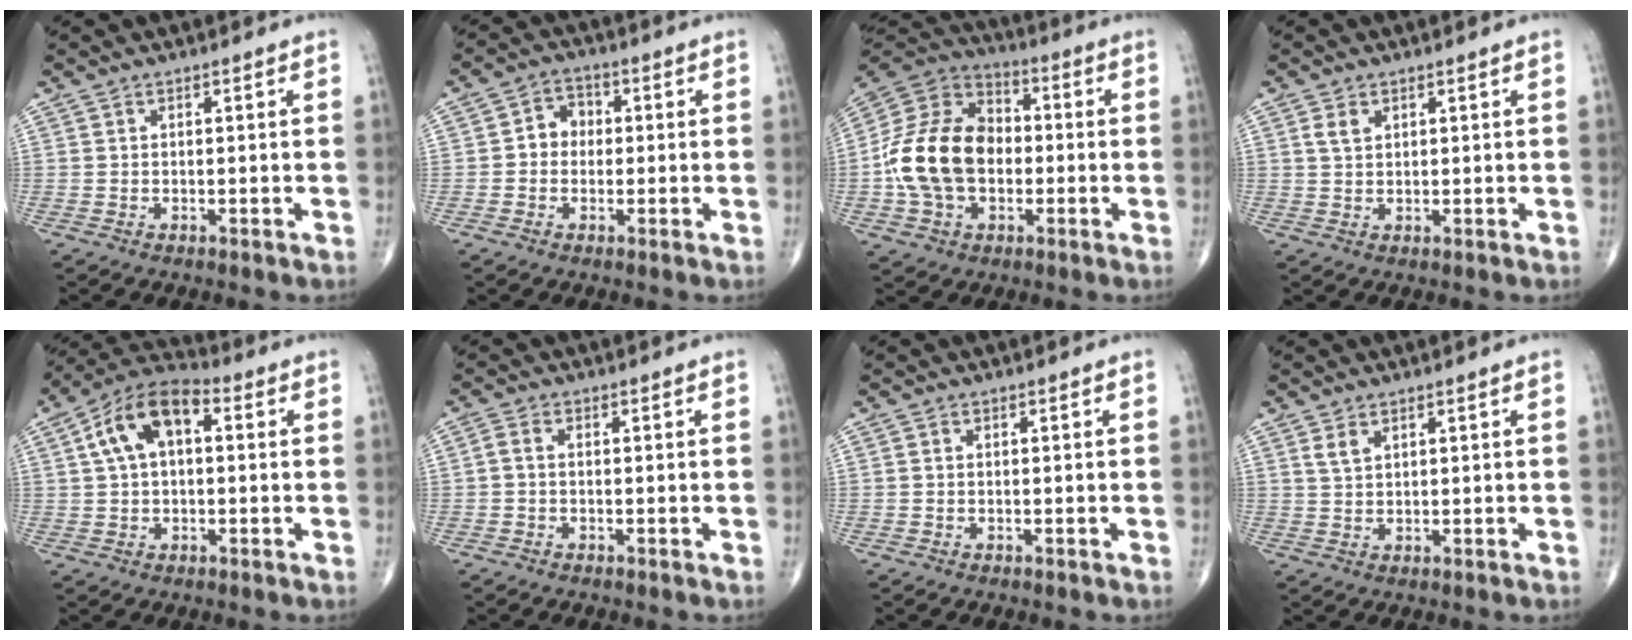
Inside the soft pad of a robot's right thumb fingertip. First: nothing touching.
{"total": 4.7, "force": [-0.2, 4.1, 2.4], "torque": [-0.017, 0.018, -0.014]}
{"total": 18.3, "force": [-1.8, 13.2, 12.5], "torque": [-0.213, 0.031, -0.034]}
{"total": 2.5, "force": [1.1, 1.6, 1.5], "torque": [-0.027, 0.001, 0.024]}
{"total": 11.6, "force": [2.5, 6.6, 9.2], "torque": [-0.165, 0.033, 0.033]}
{"total": 1.7, "force": [-0.3, 0.9, 1.4], "torque": [-0.029, 0.003, -0.010]}
{"total": 0.0}
{"total": 2.2, "force": [1.3, 1.1, 1.4], "torque": [-0.028, -0.001, 0.032]}